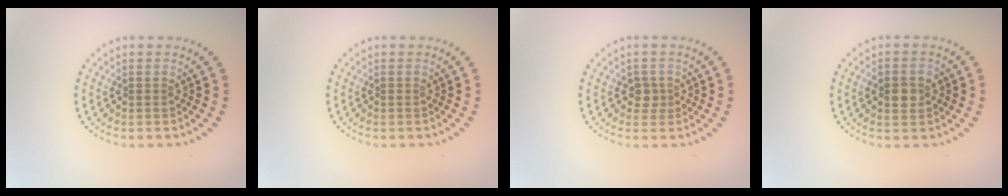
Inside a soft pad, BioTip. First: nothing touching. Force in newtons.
{"total": 0.0}
{"total": 1.5, "press": 1.2, "slide": 0.8}
{"total": 2.5, "press": 2.5, "slide": 0.2}